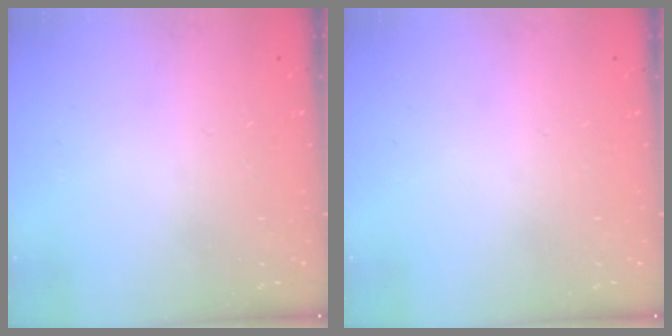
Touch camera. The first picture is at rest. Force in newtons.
{"total": 0.0}